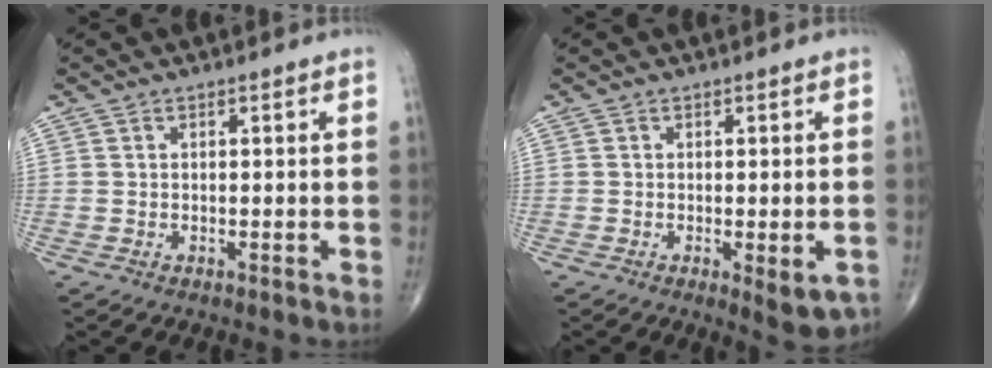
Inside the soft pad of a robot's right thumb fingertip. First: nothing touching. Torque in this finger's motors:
{"motor_torque": [0.13, 0.52, -0.16, -0.26, 0.00]}